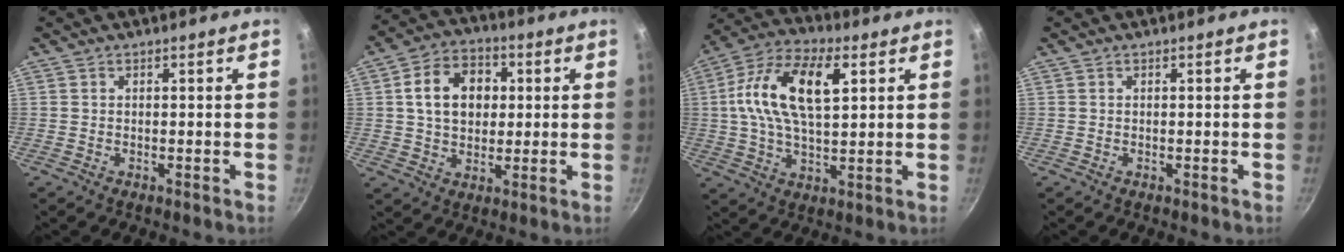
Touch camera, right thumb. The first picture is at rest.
{"total": 12.1, "force": [2.2, 9.1, 7.7], "torque": [-0.104, 0.016, 0.027]}
{"total": 16.5, "force": [4.0, 8.7, 13.4], "torque": [-0.234, 0.007, 0.057]}
{"total": 0.0}